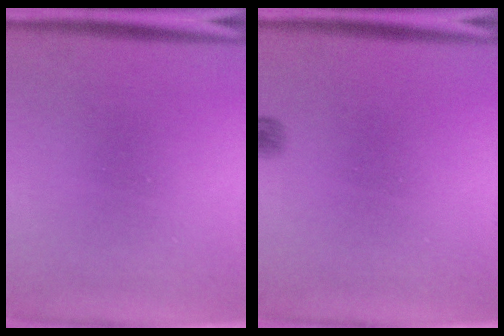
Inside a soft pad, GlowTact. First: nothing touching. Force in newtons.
{"total": 1.3}